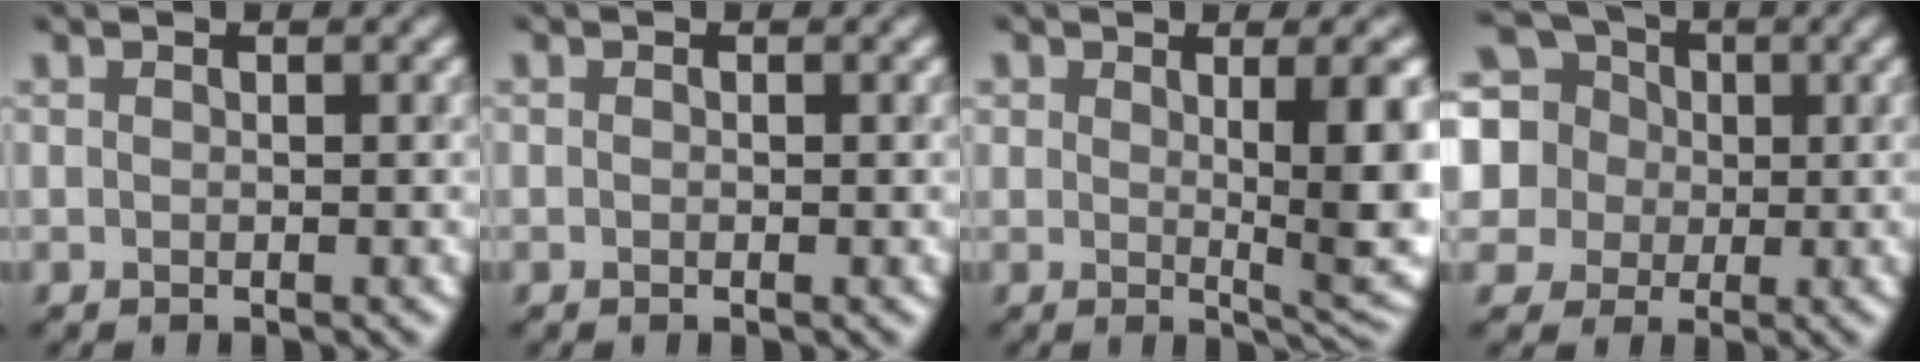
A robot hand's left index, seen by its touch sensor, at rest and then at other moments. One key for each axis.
{"total": 0.0}
{"total": 6.2, "fx": 0.9, "fy": 2.0, "fz": 5.9, "tx": -0.077, "ty": -0.010, "tz": 0.019}
{"total": 12.5, "fx": 3.8, "fy": 10.8, "fz": 4.9, "tx": -0.139, "ty": 0.036, "tz": 0.044}